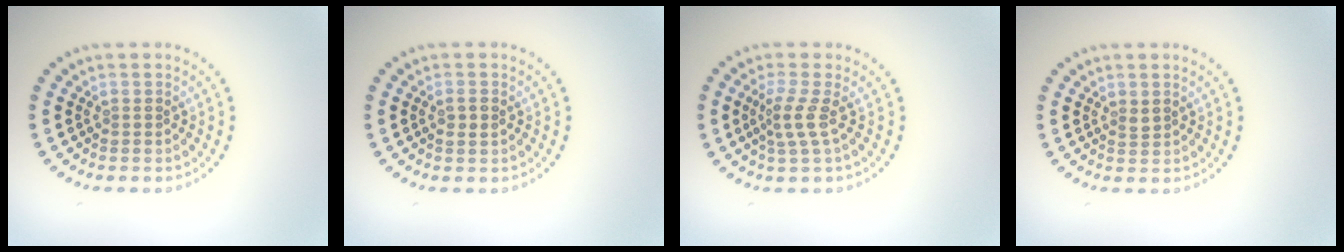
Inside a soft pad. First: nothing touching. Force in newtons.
{"total": 1.1, "press": 1.1, "slide": 0.2}
{"total": 2.1, "press": 1.4, "slide": 1.6}
{"total": 0.7, "press": 0.6, "slide": 0.3}